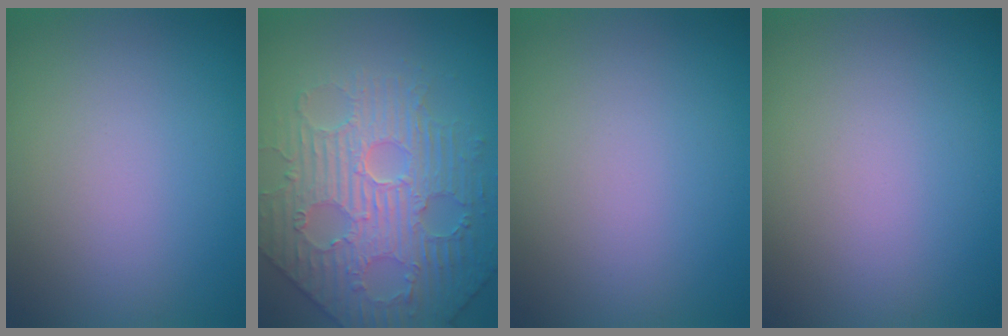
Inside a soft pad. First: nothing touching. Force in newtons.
{"total": 5.3, "press": 5.2, "slide": 1.2}
{"total": 0.0}
{"total": 0.0}